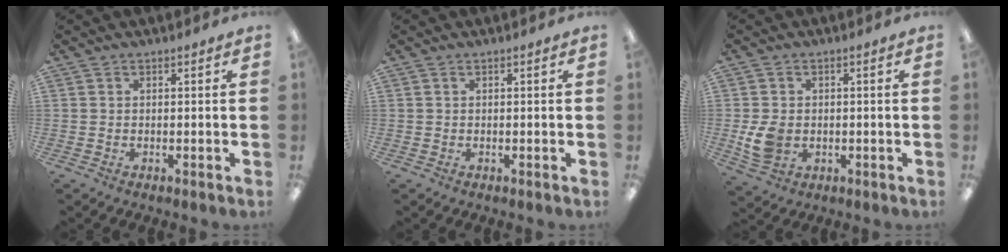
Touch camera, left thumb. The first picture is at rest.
{"total": 0.0}
{"total": 6.2, "force": [-0.6, 4.8, 3.9], "torque": [-0.071, -0.002, -0.011]}